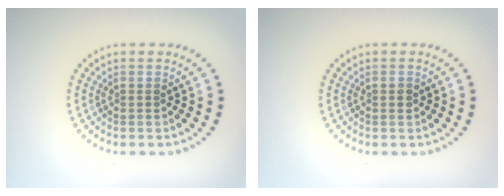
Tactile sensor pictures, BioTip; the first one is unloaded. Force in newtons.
{"total": 0.9, "press": 0.9, "slide": 0.0}